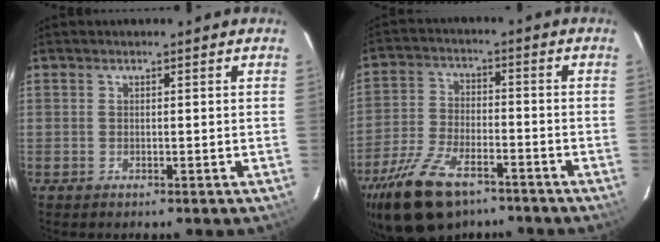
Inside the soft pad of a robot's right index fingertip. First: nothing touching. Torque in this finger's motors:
{"motor_torque": [1.09, -1.05, 0.69, 0.18]}